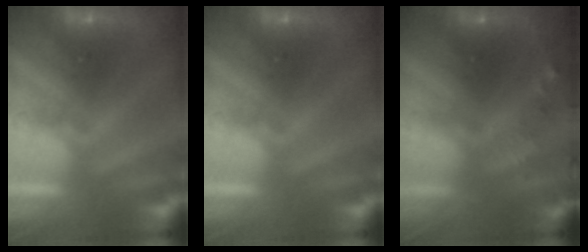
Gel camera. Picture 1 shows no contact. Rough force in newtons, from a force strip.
{"total": 0.0}
{"total": 8.4}